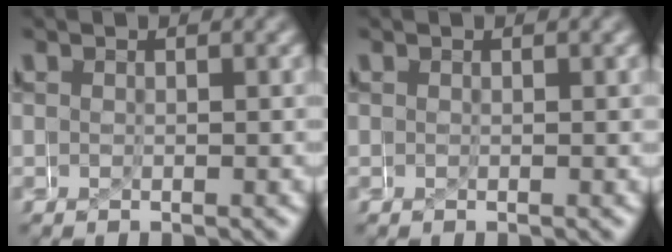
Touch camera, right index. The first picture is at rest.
{"total": 0.0}